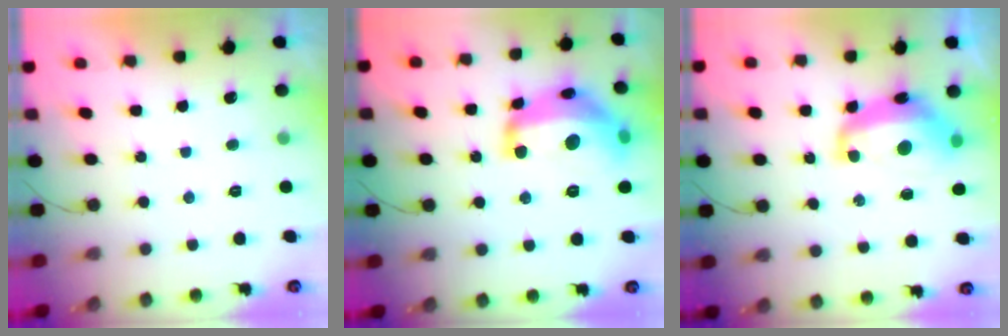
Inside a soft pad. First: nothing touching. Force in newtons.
{"total": 20.1, "press": 20.1, "slide": 1.1}
{"total": 12.9, "press": 12.8, "slide": 1.1}